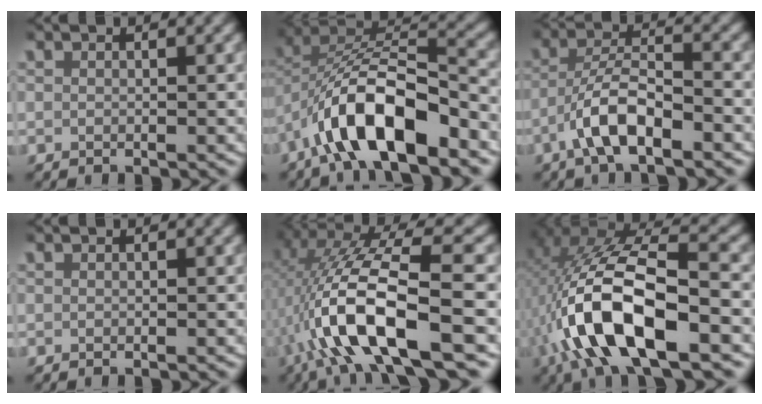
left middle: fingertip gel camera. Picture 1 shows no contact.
{"total": 8.5, "force": [-2.7, 4.8, 6.6], "torque": [-0.125, -0.005, -0.045]}
{"total": 4.3, "force": [-2.4, 1.3, 3.4], "torque": [-0.067, 0.004, -0.048]}
{"total": 0.0}
{"total": 10.7, "force": [-1.3, 4.0, 9.8], "torque": [-0.195, -0.005, -0.016]}
{"total": 11.5, "force": [-1.0, 5.1, 10.2], "torque": [-0.211, -0.007, -0.013]}